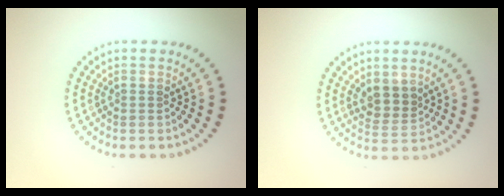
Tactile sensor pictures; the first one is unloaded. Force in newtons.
{"total": 2.3, "press": 1.9, "slide": 1.2}